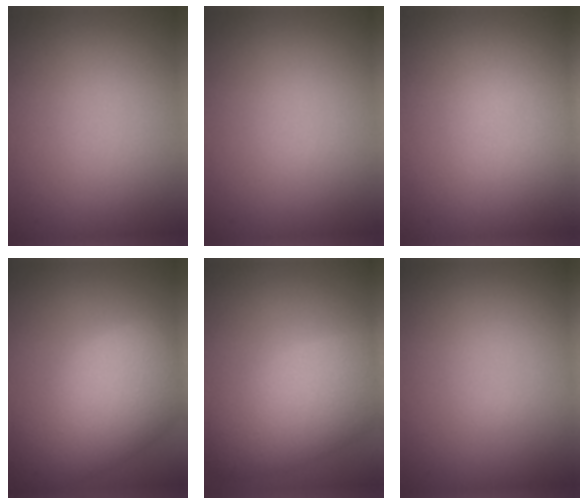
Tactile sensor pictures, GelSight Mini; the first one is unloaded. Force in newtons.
{"total": 0.0}
{"total": 0.0}
{"total": 9.4, "press": 9.4, "slide": 0.5}
{"total": 7.5, "press": 7.4, "slide": 0.4}
{"total": 0.0}